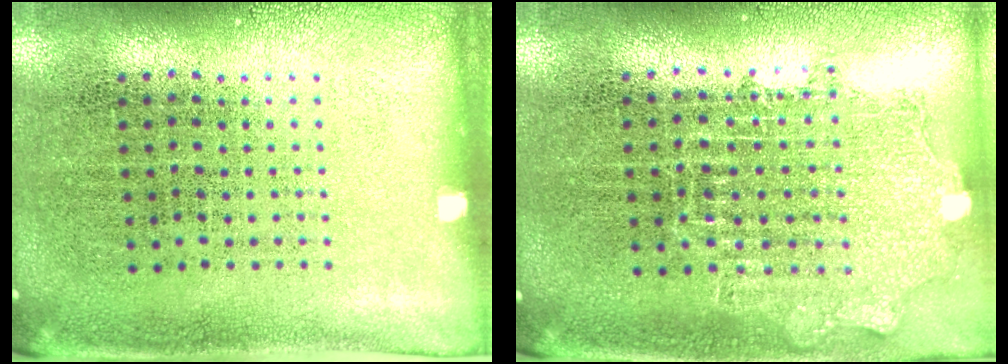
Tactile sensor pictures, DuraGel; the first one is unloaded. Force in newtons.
{"total": 1.2, "press": 1.2, "slide": 0.3}